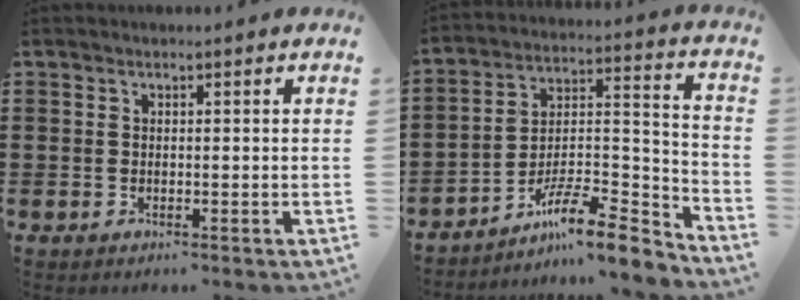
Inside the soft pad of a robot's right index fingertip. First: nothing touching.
{"total": 10.2, "force": [-8.2, 1.9, 5.8], "torque": [-0.095, 0.014, -0.160]}